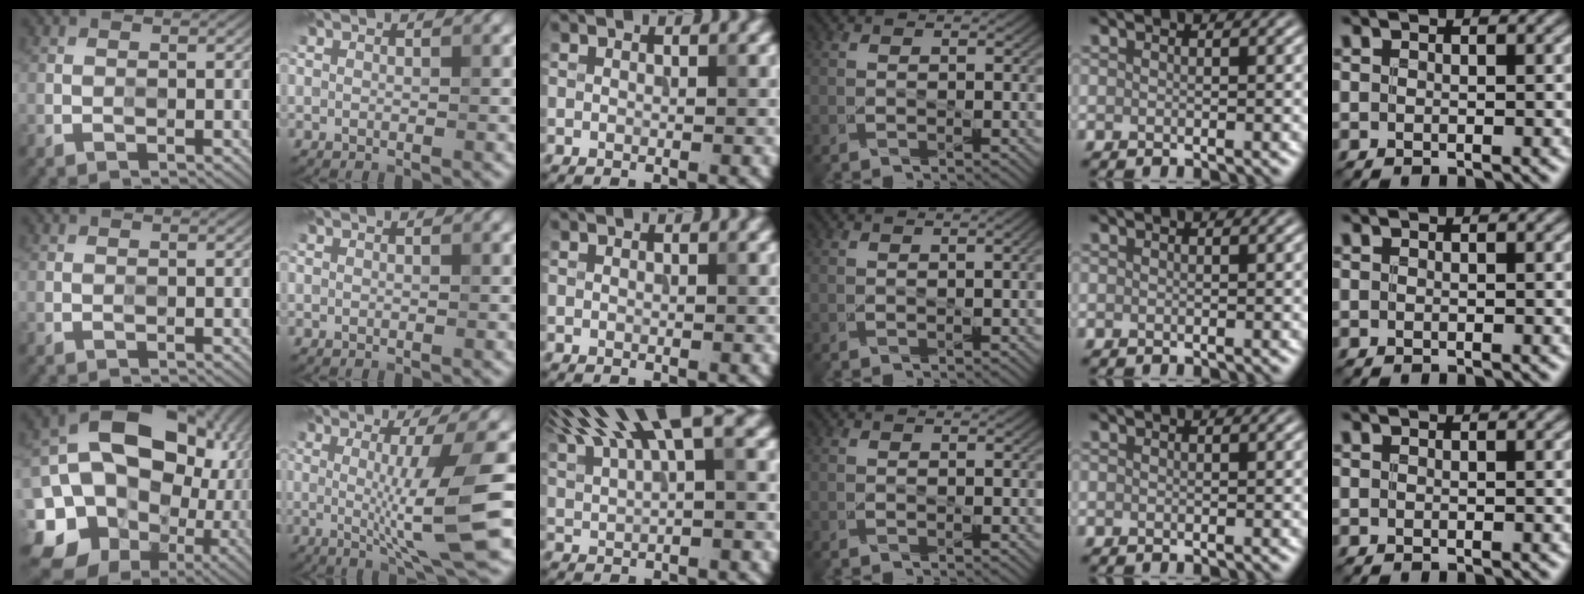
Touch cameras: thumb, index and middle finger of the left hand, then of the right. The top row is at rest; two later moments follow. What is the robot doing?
{"motion": "wipe", "object": "measuring cup"}